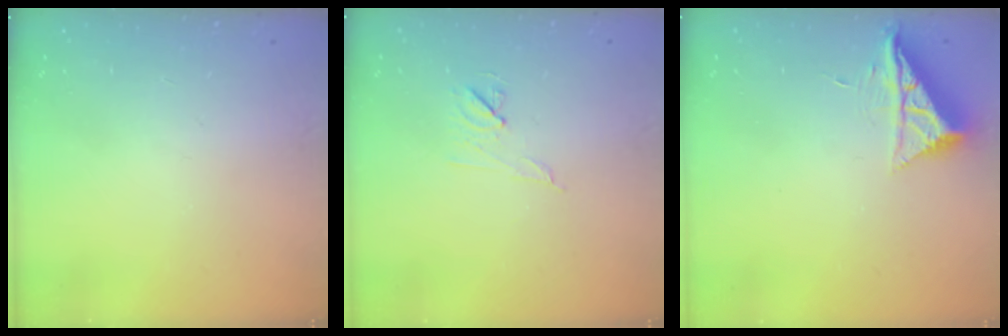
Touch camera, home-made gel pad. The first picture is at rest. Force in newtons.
{"total": 6.7, "press": 6.5, "slide": 1.7}
{"total": 7.4, "press": 7.4, "slide": 0.3}